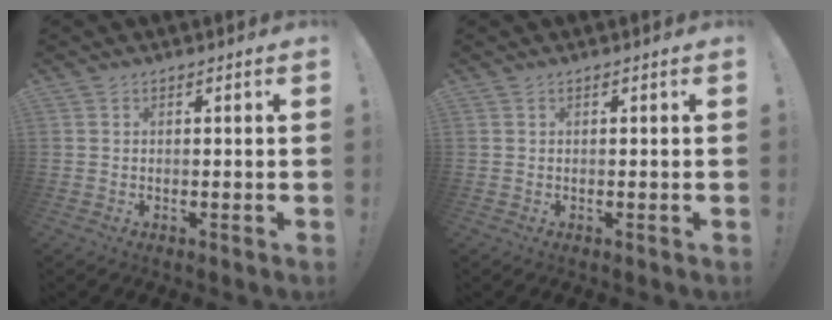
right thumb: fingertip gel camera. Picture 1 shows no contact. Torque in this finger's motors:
{"motor_torque": [0.12, 0.01, -0.03, 0.07, -0.14]}